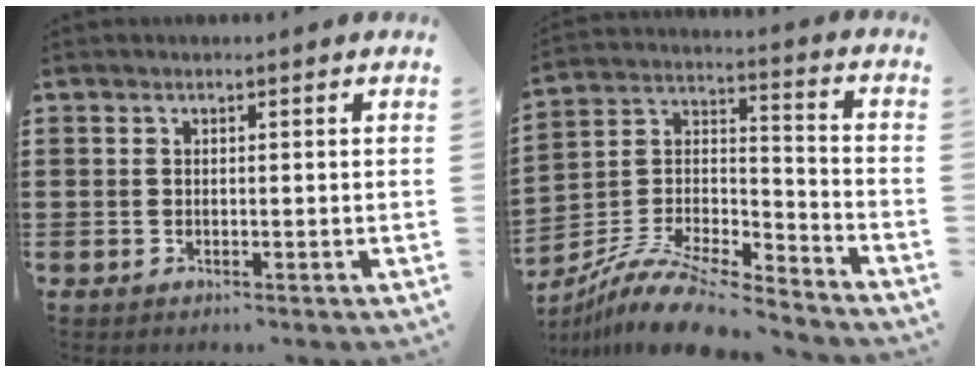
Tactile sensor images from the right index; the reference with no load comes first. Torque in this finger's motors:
{"motor_torque": [-1.14, 0.96, 0.82, 0.15]}